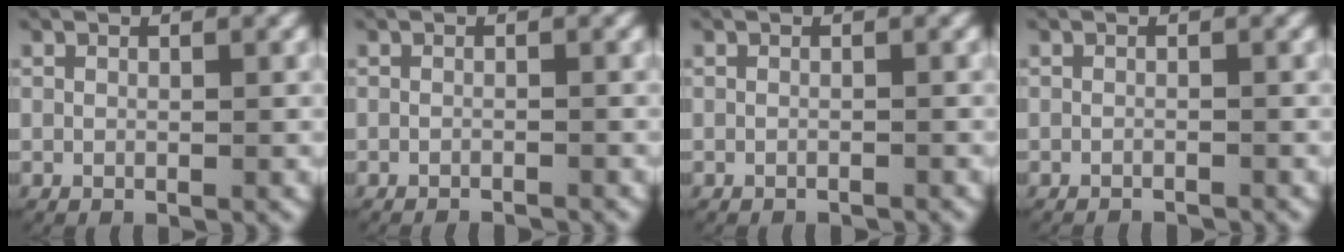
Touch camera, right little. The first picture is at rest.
{"total": 1.9, "force": [-1.9, 0.2, 0.2], "torque": [-0.005, -0.007, -0.027]}
{"total": 0.8, "force": [-0.8, 0.0, 0.0], "torque": [-0.003, -0.004, -0.010]}
{"total": 1.6, "force": [-1.6, 0.1, 0.1], "torque": [-0.006, -0.008, -0.022]}